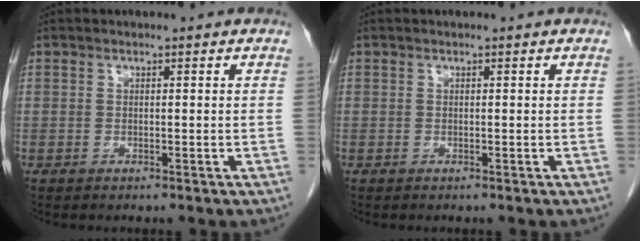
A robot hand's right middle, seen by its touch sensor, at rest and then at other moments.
{"total": 0.0}